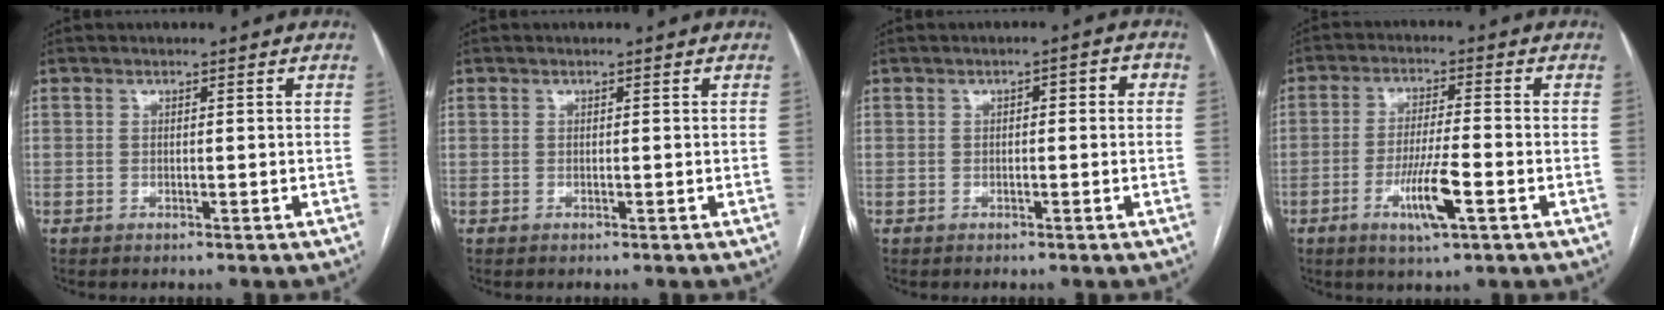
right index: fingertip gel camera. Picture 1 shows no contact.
{"total": 0.0}
{"total": 2.4, "force": [0.2, 1.0, 2.2], "torque": [-0.027, 0.015, 0.000]}
{"total": 7.9, "force": [-3.2, 0.6, 7.2], "torque": [-0.136, -0.011, -0.056]}